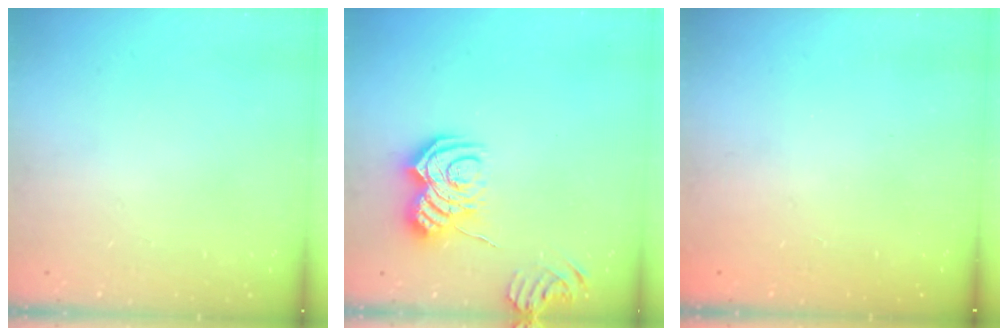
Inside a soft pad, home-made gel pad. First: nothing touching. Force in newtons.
{"total": 10.1, "press": 10.1, "slide": 0.9}
{"total": 2.3, "press": 2.2, "slide": 0.8}